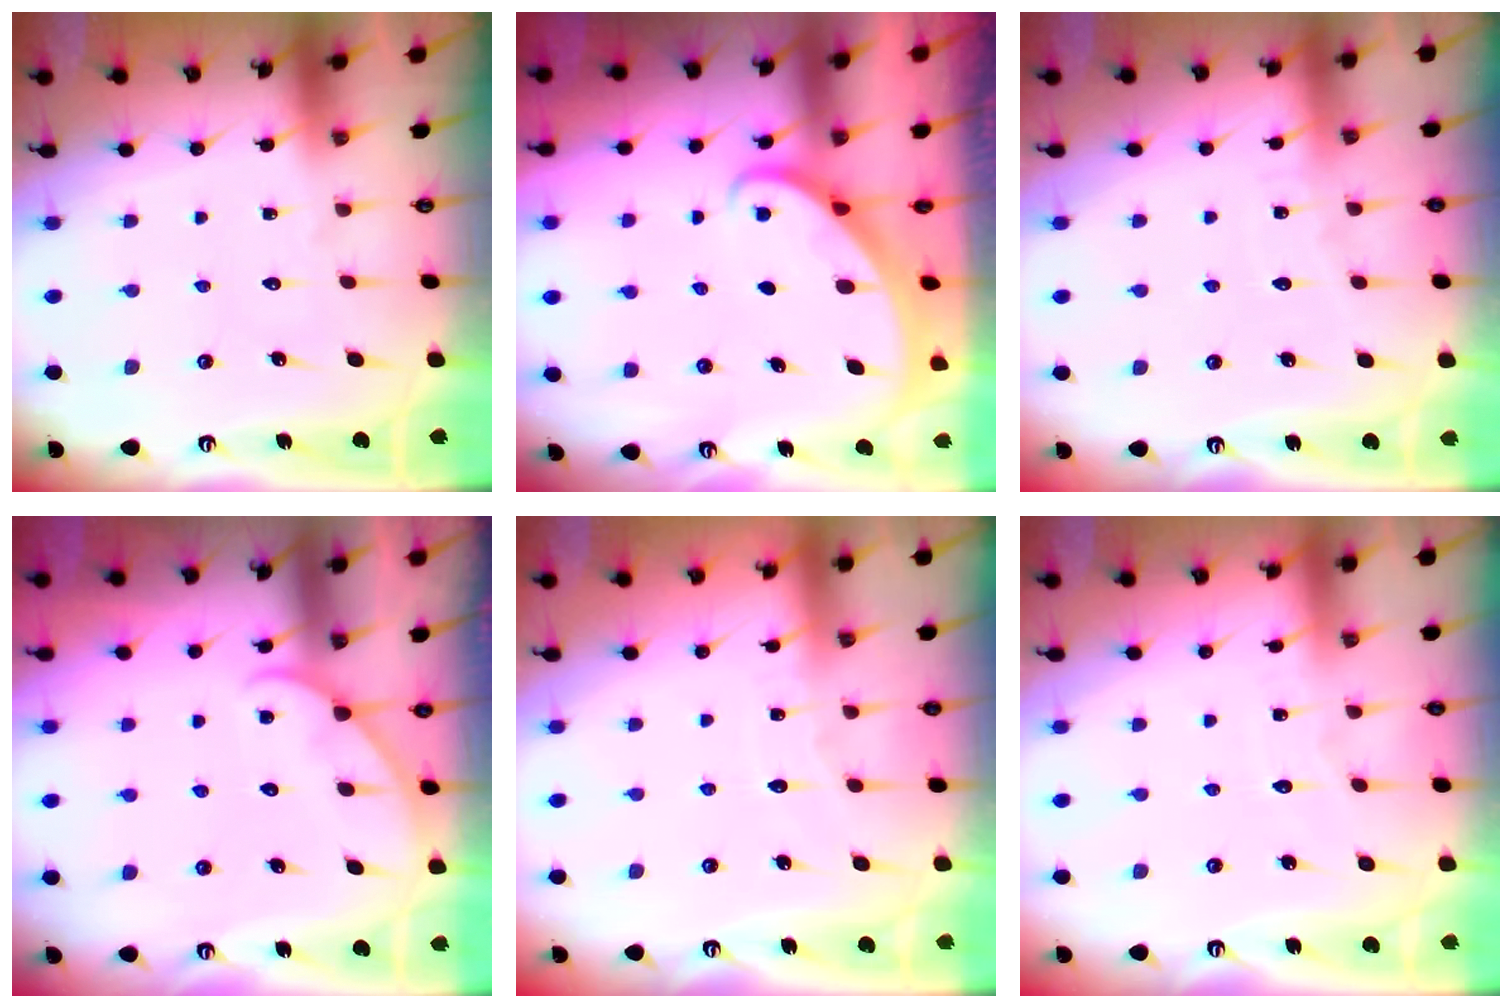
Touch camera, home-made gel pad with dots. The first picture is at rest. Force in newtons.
{"total": 1.7, "press": 1.7, "slide": 0.1}
{"total": 2.9, "press": 2.9, "slide": 0.4}
{"total": 4.6, "press": 4.6, "slide": 0.5}
{"total": 2.9, "press": 2.9, "slide": 0.3}
{"total": 2.8, "press": 2.8, "slide": 0.3}